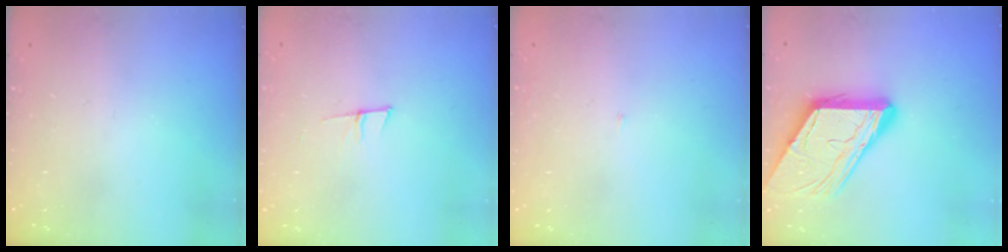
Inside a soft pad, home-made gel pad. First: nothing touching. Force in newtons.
{"total": 5.6, "press": 5.0, "slide": 2.6}
{"total": 2.0, "press": 2.0, "slide": 0.2}
{"total": 13.5, "press": 13.4, "slide": 1.6}